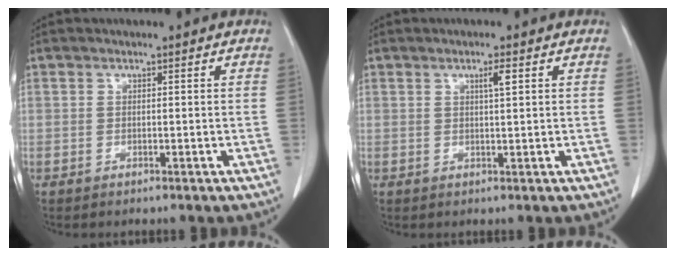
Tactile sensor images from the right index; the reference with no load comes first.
{"total": 1.8, "force": [0.8, 0.0, 1.7], "torque": [-0.032, -0.002, 0.012]}